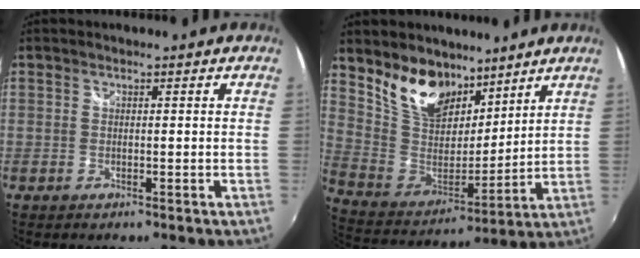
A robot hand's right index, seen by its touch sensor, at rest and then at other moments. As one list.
[{"total": 15.1, "force": [10.3, 8.4, 7.0], "torque": [-0.152, 0.008, 0.204]}]